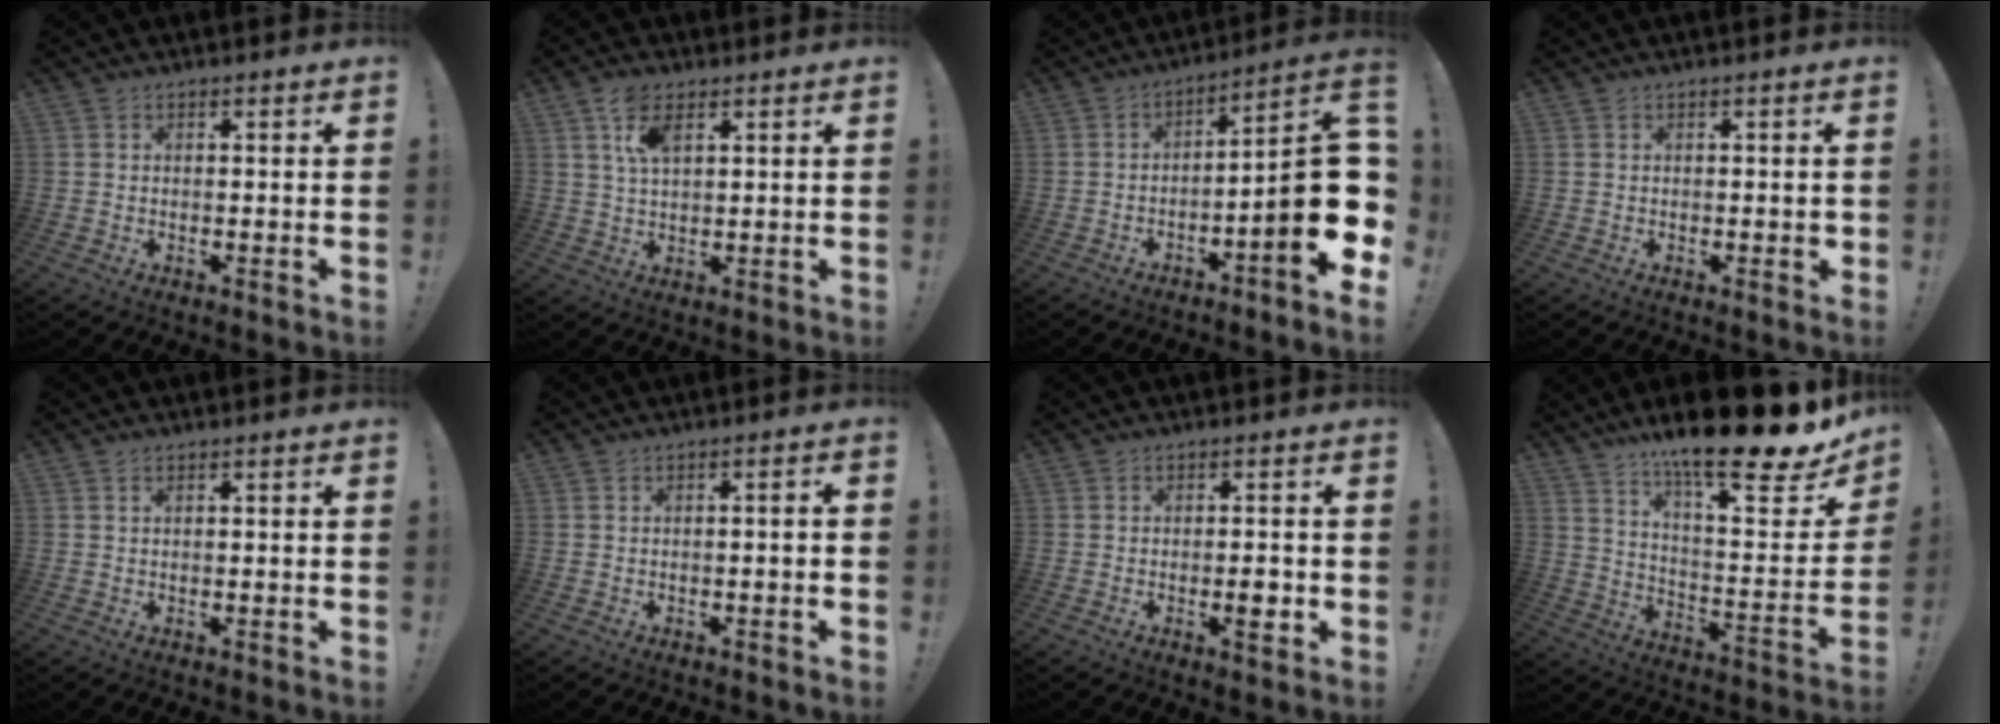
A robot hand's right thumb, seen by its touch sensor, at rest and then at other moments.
{"total": 7.0, "force": [3.5, 3.1, 5.2], "torque": [-0.099, -0.002, 0.065]}
{"total": 16.9, "force": [-3.0, 2.8, 16.4], "torque": [-0.220, 0.007, -0.046]}
{"total": 0.8, "force": [0.0, 0.5, 0.7], "torque": [-0.003, 0.001, -0.002]}
{"total": 0.6, "force": [0.3, 0.3, 0.5], "torque": [-0.018, 0.005, 0.008]}
{"total": 2.0, "force": [-1.0, -0.3, 1.7], "torque": [-0.028, 0.001, -0.018]}
{"total": 1.9, "force": [-0.5, 0.6, 1.7], "torque": [-0.012, -0.003, -0.012]}
{"total": 21.8, "force": [16.5, 3.0, 14.0], "torque": [-0.217, -0.128, 0.260]}